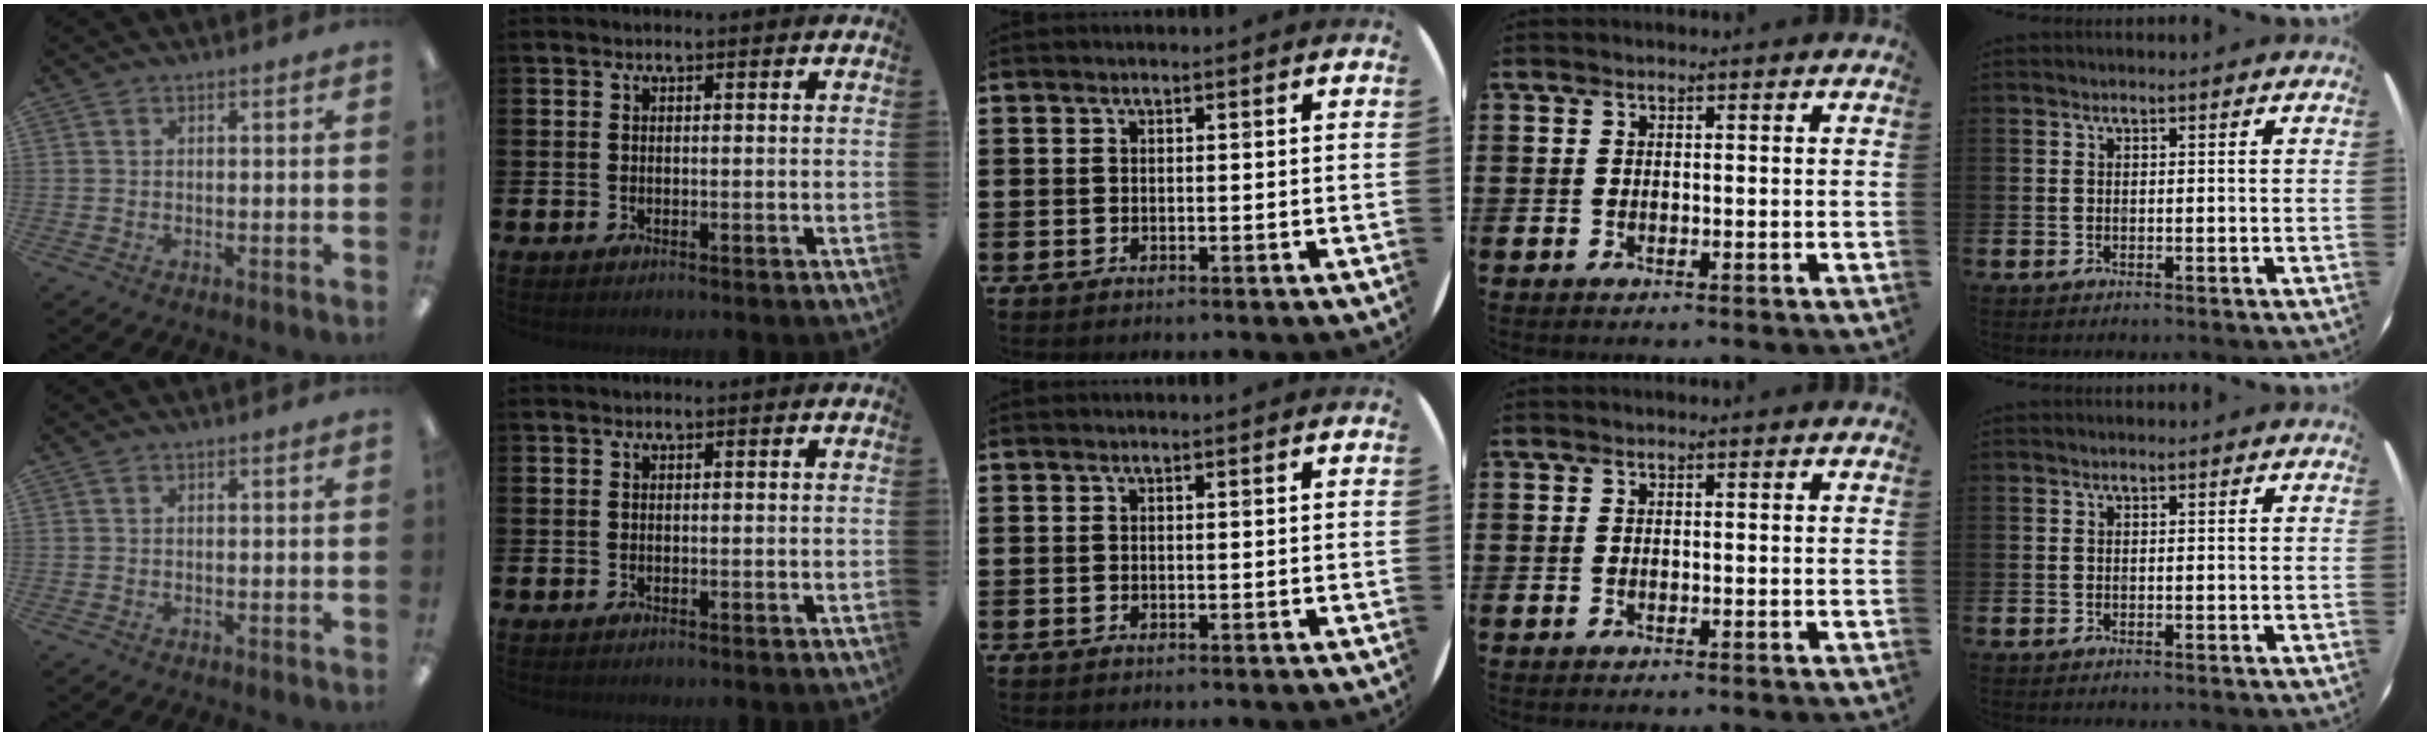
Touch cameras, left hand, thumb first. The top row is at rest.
{}